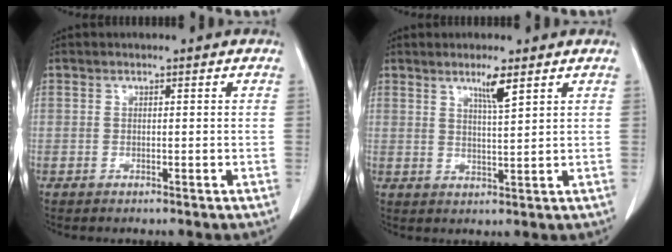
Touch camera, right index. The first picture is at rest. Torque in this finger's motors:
{"motor_torque": [0.07, 0.06, 0.05, 0.06]}